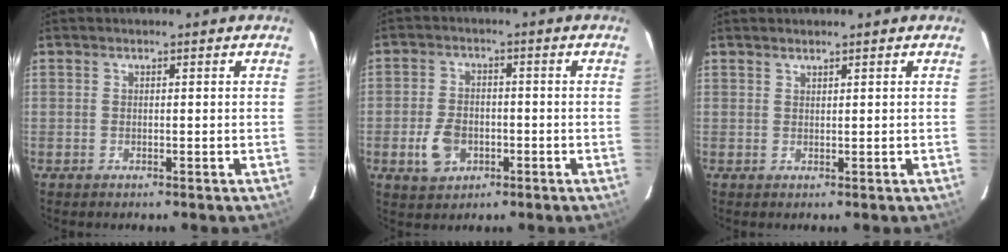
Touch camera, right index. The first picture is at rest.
{"total": 6.8, "force": [-2.5, 4.9, 4.0], "torque": [-0.091, 0.005, -0.038]}
{"total": 0.7, "force": [0.7, 0.1, 0.2], "torque": [-0.004, 0.000, 0.013]}